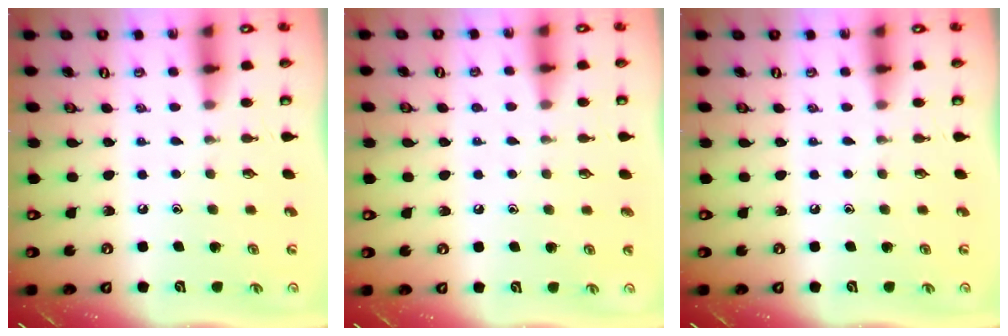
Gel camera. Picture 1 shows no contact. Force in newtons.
{"total": 2.5, "press": 2.4, "slide": 0.3}
{"total": 0.0}